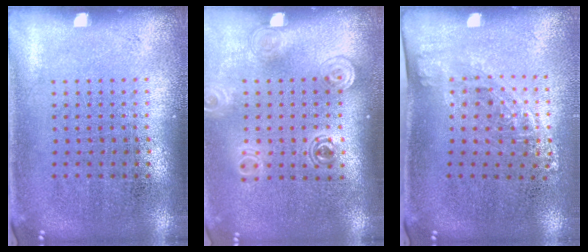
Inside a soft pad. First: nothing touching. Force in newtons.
{"total": 1.4, "press": 1.2, "slide": 0.8}
{"total": 1.3, "press": 1.0, "slide": 0.9}